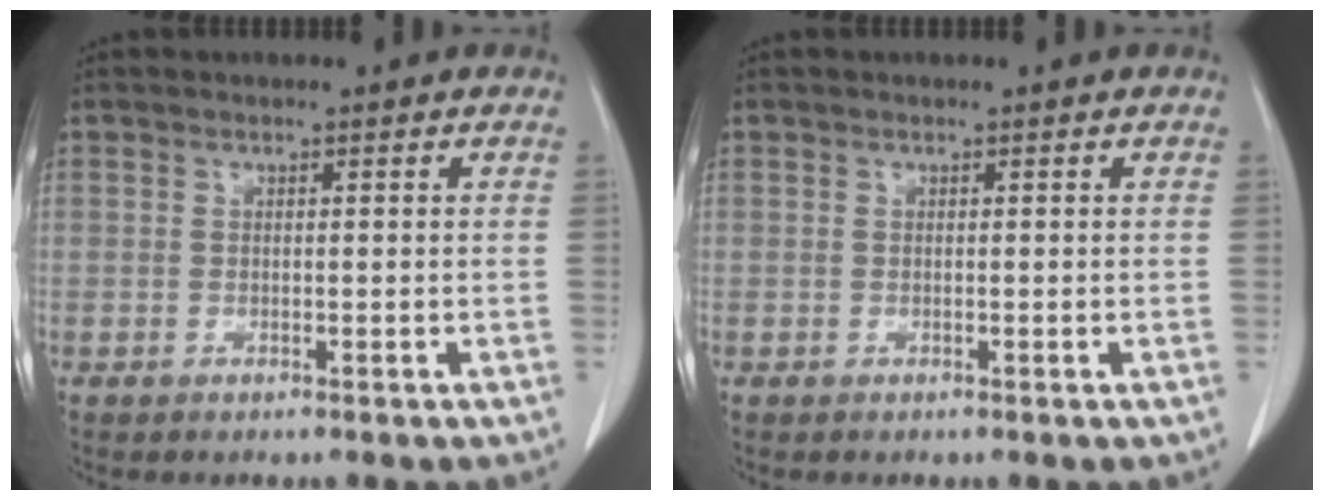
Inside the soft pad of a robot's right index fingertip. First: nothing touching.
{"total": 0.0}